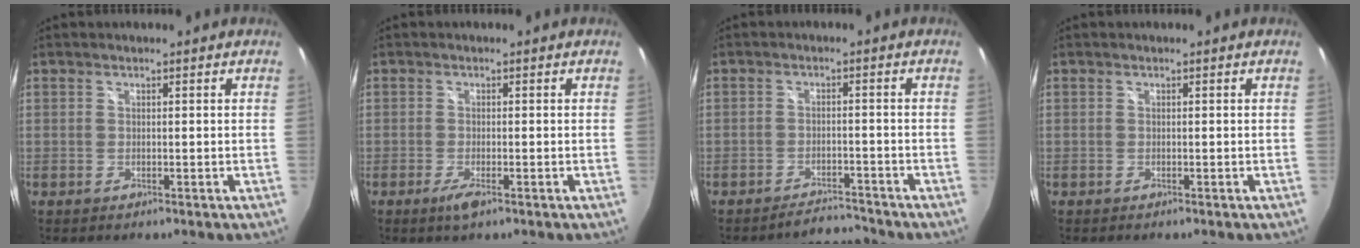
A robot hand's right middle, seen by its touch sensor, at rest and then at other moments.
{"total": 2.6, "force": [-1.5, 0.4, 2.1], "torque": [-0.043, -0.010, -0.027]}
{"total": 3.8, "force": [-3.8, 0.4, 0.0], "torque": [-0.011, 0.002, -0.060]}
{"total": 0.0}